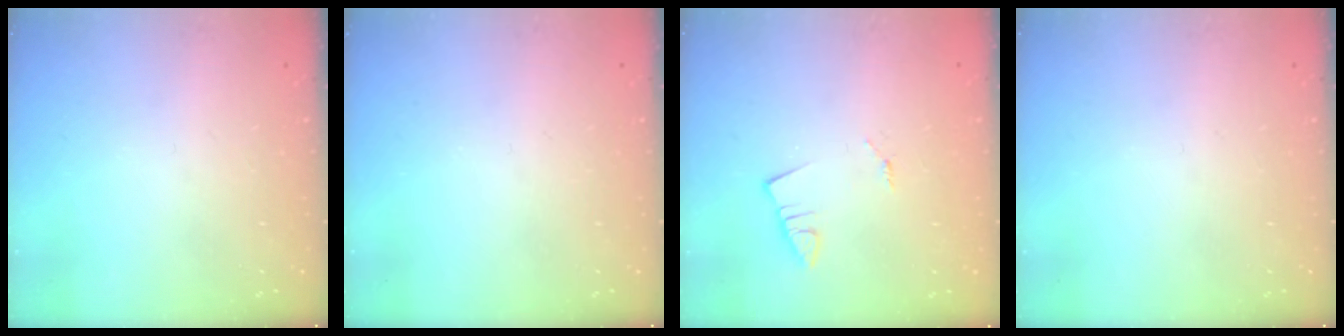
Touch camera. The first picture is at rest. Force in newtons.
{"total": 0.0}
{"total": 1.3, "press": 1.3, "slide": 0.1}
{"total": 0.0}